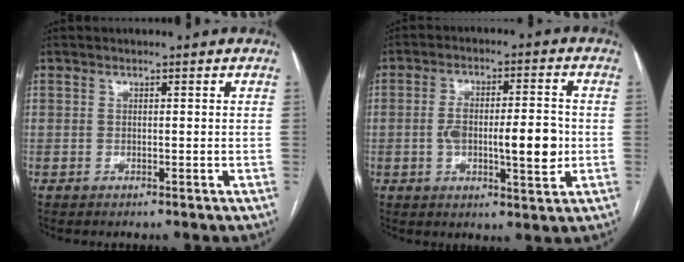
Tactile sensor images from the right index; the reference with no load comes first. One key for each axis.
{"total": 11.3, "fx": -1.1, "fy": 3.0, "fz": 10.8, "tx": -0.181, "ty": 0.008, "tz": -0.014}